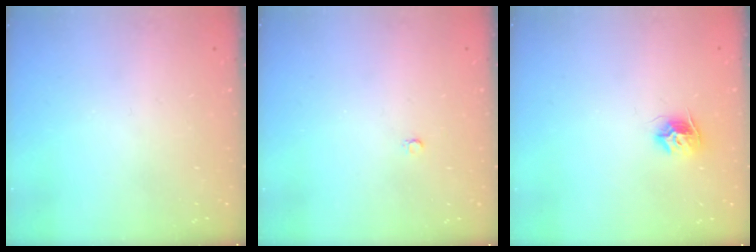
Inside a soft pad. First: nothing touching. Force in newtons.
{"total": 2.0, "press": 2.0, "slide": 0.2}
{"total": 8.6, "press": 8.6, "slide": 0.3}